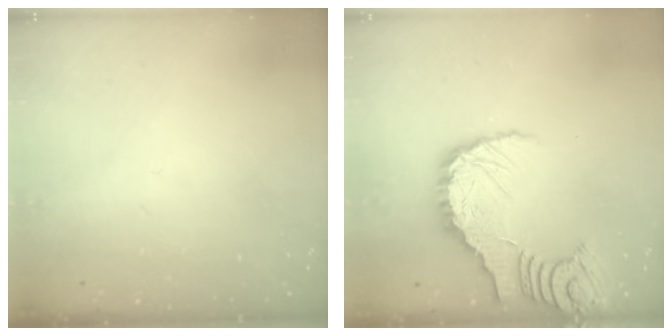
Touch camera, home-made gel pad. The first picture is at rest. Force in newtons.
{"total": 11.8, "press": 11.7, "slide": 1.5}